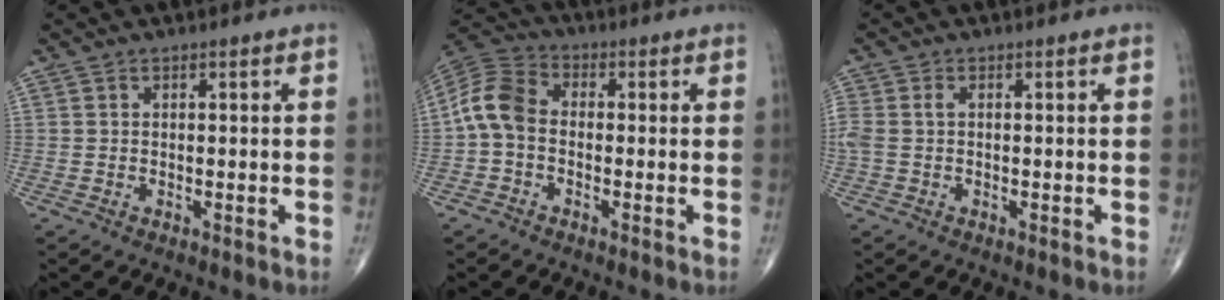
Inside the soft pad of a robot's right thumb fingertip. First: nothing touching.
{"total": 8.2, "force": [-1.0, 5.7, 5.8], "torque": [-0.110, 0.025, -0.037]}
{"total": 3.2, "force": [0.2, 2.0, 2.5], "torque": [-0.083, 0.012, 0.005]}